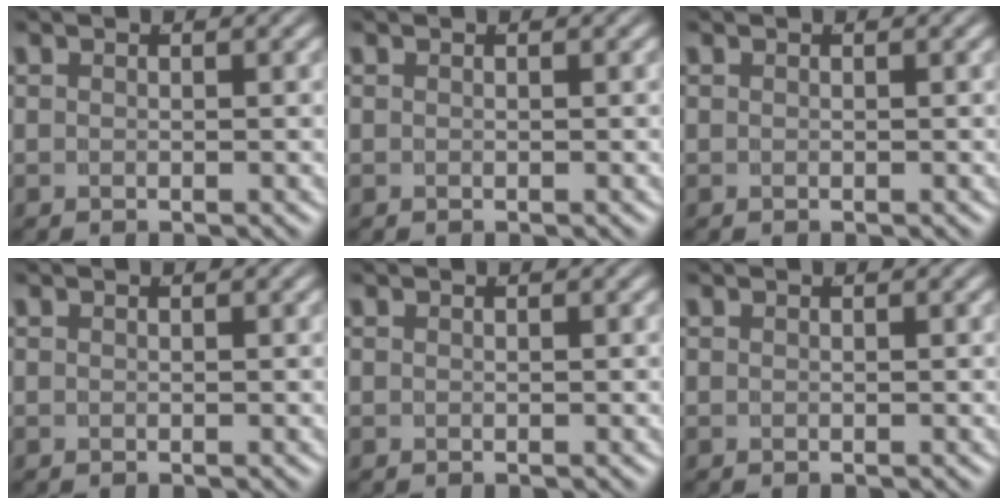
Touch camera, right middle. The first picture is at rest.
{"total": 0.0}
{"total": 0.0}
{"total": 0.0}
{"total": 0.0}
{"total": 0.0}